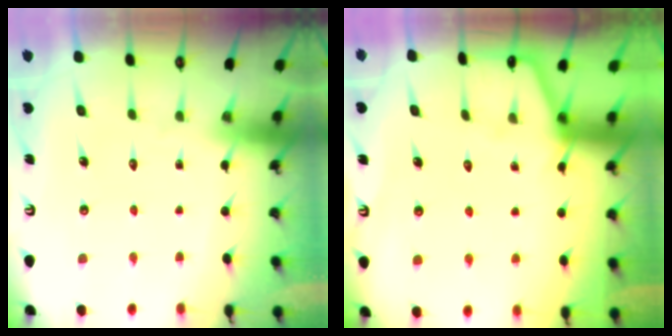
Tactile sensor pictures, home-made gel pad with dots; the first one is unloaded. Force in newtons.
{"total": 2.9, "press": 2.9, "slide": 0.5}